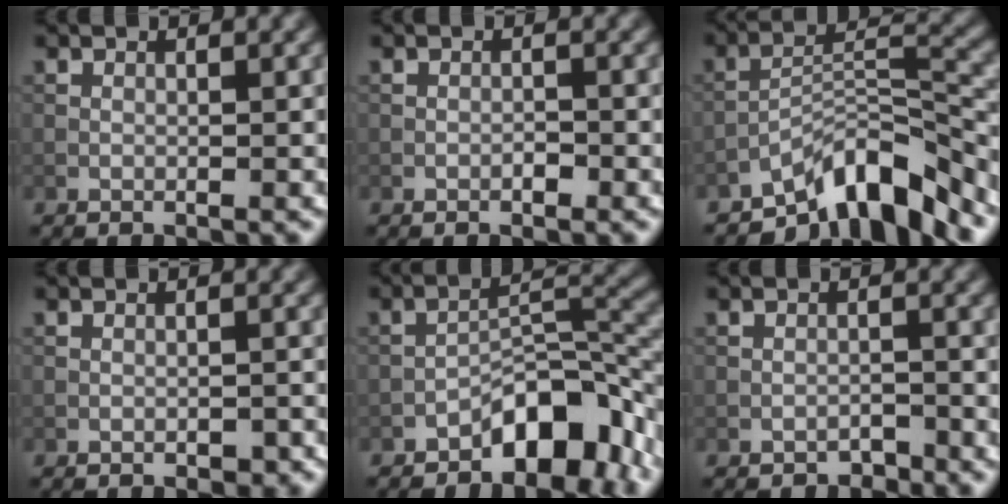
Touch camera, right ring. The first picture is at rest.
{"total": 0.7, "force": [-0.4, 0.3, 0.5], "torque": [-0.007, 0.002, -0.007]}
{"total": 8.6, "force": [-6.6, 2.3, 5.0], "torque": [-0.070, 0.008, -0.121]}
{"total": 0.9, "force": [-0.6, 0.5, 0.6], "torque": [-0.008, 0.001, -0.008]}
{"total": 7.2, "force": [-4.3, 2.8, 4.9], "torque": [-0.060, 0.022, -0.071]}
{"total": 1.1, "force": [-1.0, 0.4, 0.1], "torque": [0.001, 0.005, -0.018]}